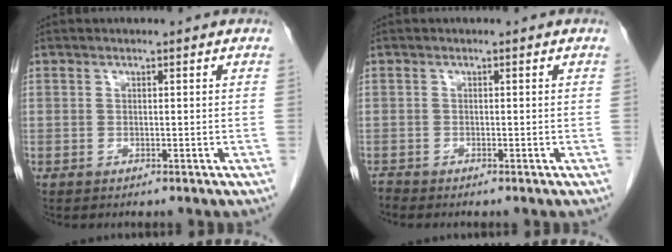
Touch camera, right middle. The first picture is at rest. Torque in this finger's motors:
{"motor_torque": [-0.33, -0.13, -0.07, -0.02]}